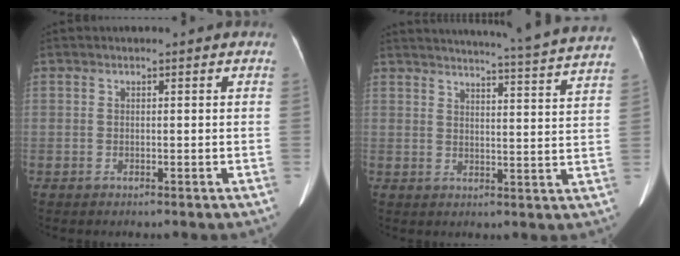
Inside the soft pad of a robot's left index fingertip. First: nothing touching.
{"total": 21.8, "force": [20.6, -1.3, 7.2], "torque": [-0.113, -0.064, 0.240]}